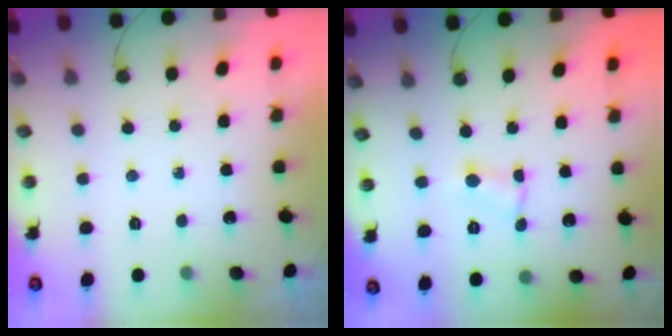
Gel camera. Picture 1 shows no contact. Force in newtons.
{"total": 1.2, "press": 1.2, "slide": 0.2}